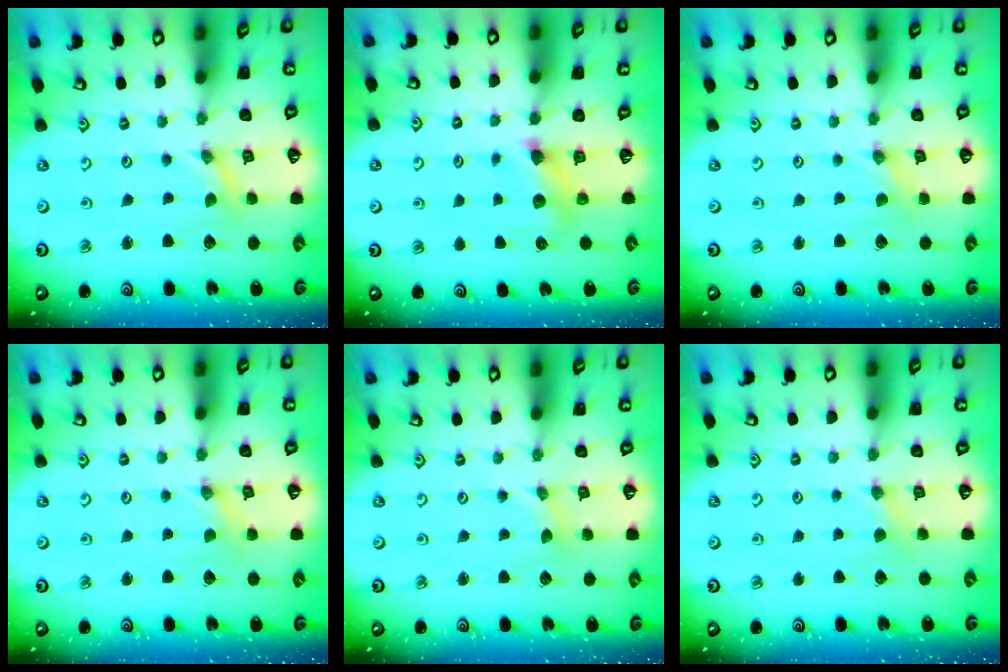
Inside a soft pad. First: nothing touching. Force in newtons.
{"total": 6.5, "press": 6.5, "slide": 0.2}
{"total": 0.6, "press": 0.6, "slide": 0.2}
{"total": 0.0}
{"total": 0.7, "press": 0.7, "slide": 0.1}
{"total": 2.8, "press": 2.8, "slide": 0.5}